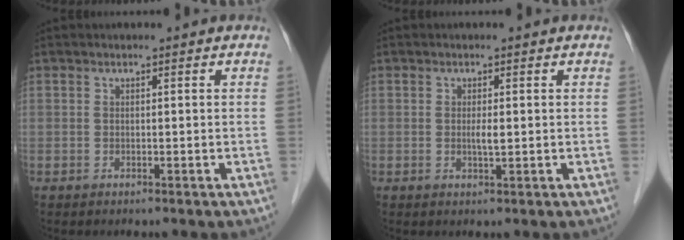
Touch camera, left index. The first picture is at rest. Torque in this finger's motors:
{"motor_torque": [0.25, 0.15, 0.01, 0.02]}